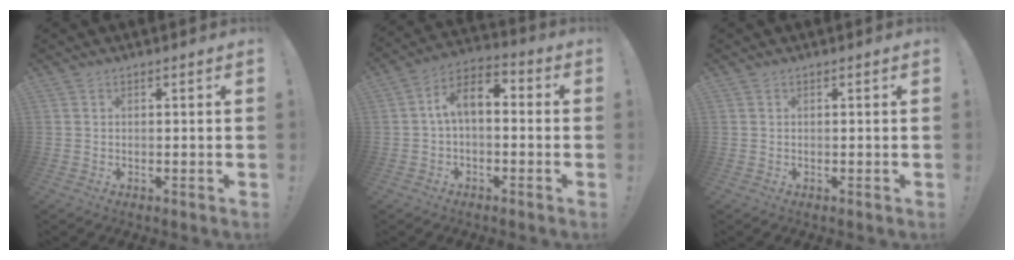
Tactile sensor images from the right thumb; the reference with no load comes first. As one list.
[{"total": 7.8, "force": [0.1, 4.2, 6.5], "torque": [-0.117, 0.010, 0.004]}, {"total": 0.0}]